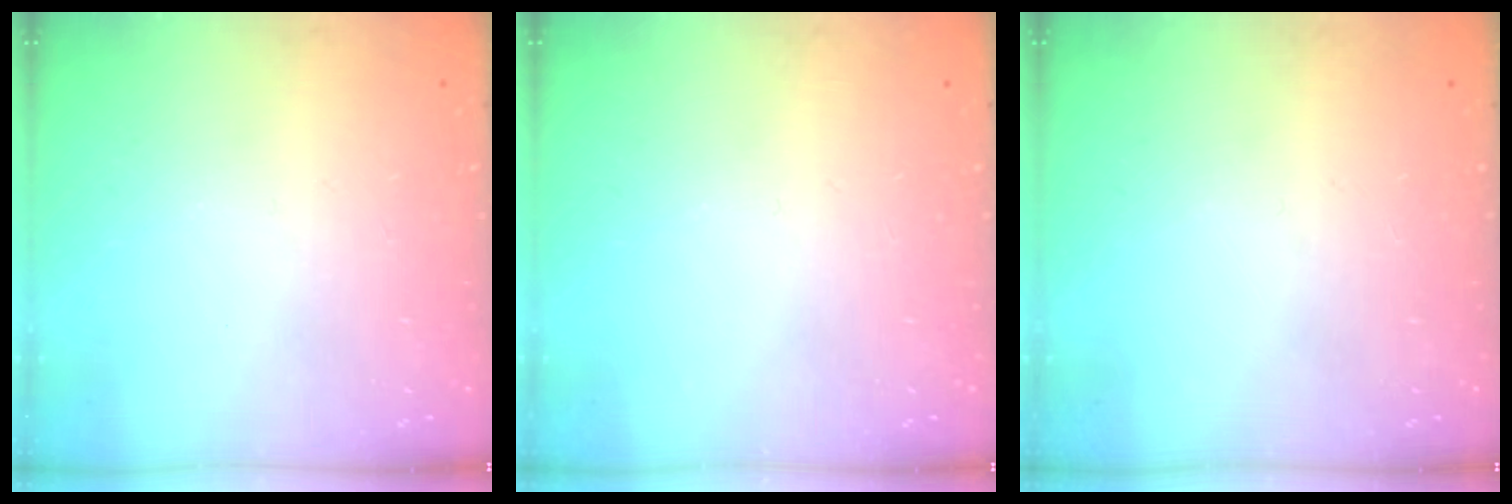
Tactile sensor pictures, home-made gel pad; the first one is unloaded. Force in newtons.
{"total": 0.0}
{"total": 0.0}